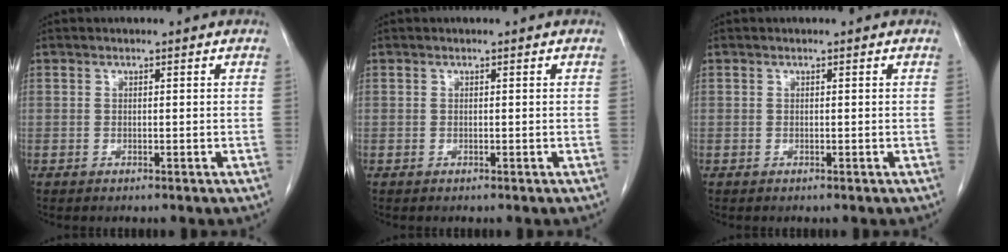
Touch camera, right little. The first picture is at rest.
{"total": 0.0}
{"total": 0.0}